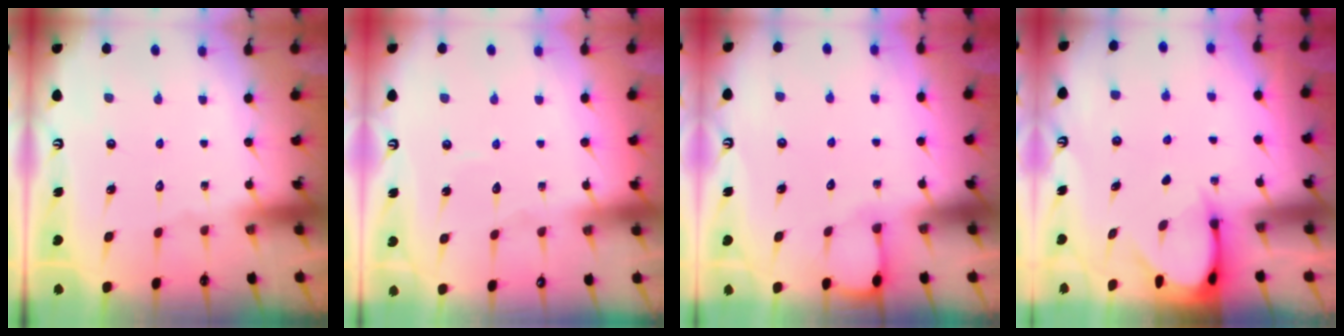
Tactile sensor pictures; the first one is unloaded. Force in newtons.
{"total": 3.7, "press": 3.7, "slide": 0.4}
{"total": 2.4, "press": 2.4, "slide": 0.3}
{"total": 3.7, "press": 3.6, "slide": 0.3}